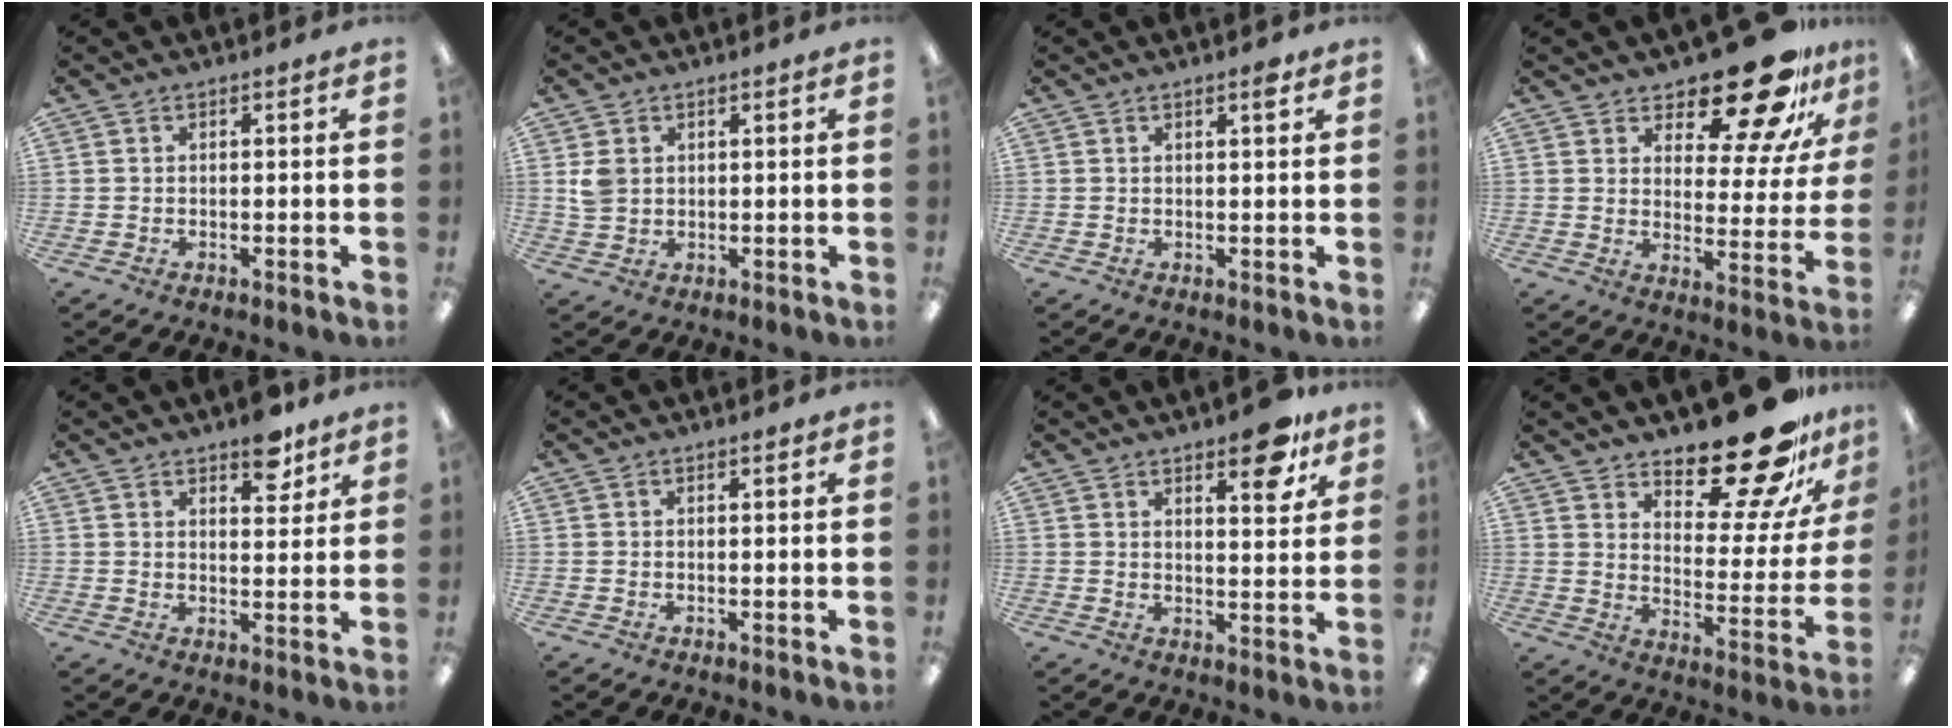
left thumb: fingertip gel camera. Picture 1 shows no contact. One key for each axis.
{"total": 4.1, "fx": 1.4, "fy": 3.3, "fz": 2.0, "tx": -0.035, "ty": 0.002, "tz": 0.026}
{"total": 2.0, "fx": 1.4, "fy": 0.3, "fz": 1.4, "tx": -0.014, "ty": -0.006, "tz": 0.020}
{"total": 19.2, "fx": 15.4, "fy": 6.2, "fz": 9.6, "tx": -0.139, "ty": -0.111, "tz": 0.258}
{"total": 6.9, "fx": 5.1, "fy": 3.1, "fz": 3.3, "tx": -0.022, "ty": -0.031, "tz": 0.084}
{"total": 0.6, "fx": 0.5, "fy": 0.1, "fz": 0.3, "tx": -0.007, "ty": 0.001, "tz": 0.009}
{"total": 9.7, "fx": 7.0, "fy": 3.2, "fz": 5.9, "tx": -0.061, "ty": -0.043, "tz": 0.111}
{"total": 21.3, "fx": 17.4, "fy": 6.9, "fz": 10.2, "tx": -0.128, "ty": -0.130, "tz": 0.285}